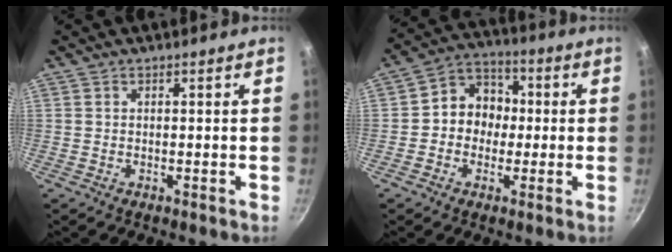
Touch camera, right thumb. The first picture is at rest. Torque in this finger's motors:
{"motor_torque": [-0.75, 0.53, 0.10, 0.23, 0.01]}